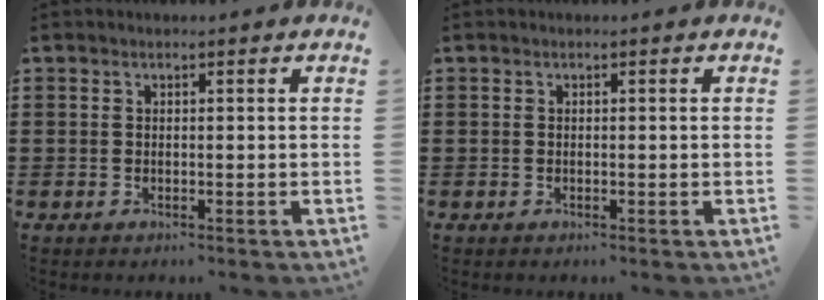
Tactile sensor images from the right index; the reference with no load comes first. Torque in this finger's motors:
{"motor_torque": [0.00, 0.00, 0.00, 0.00]}